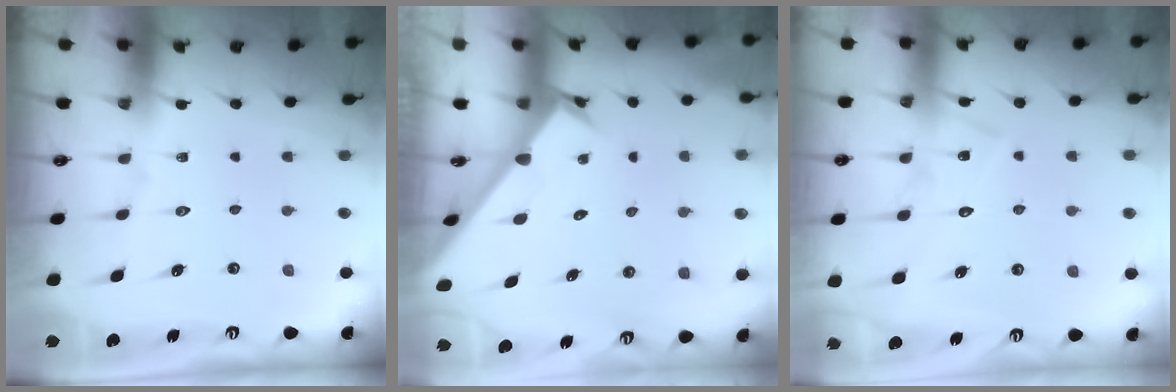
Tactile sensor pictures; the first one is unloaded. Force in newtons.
{"total": 2.8, "press": 2.8, "slide": 0.3}
{"total": 10.0, "press": 10.0, "slide": 0.7}